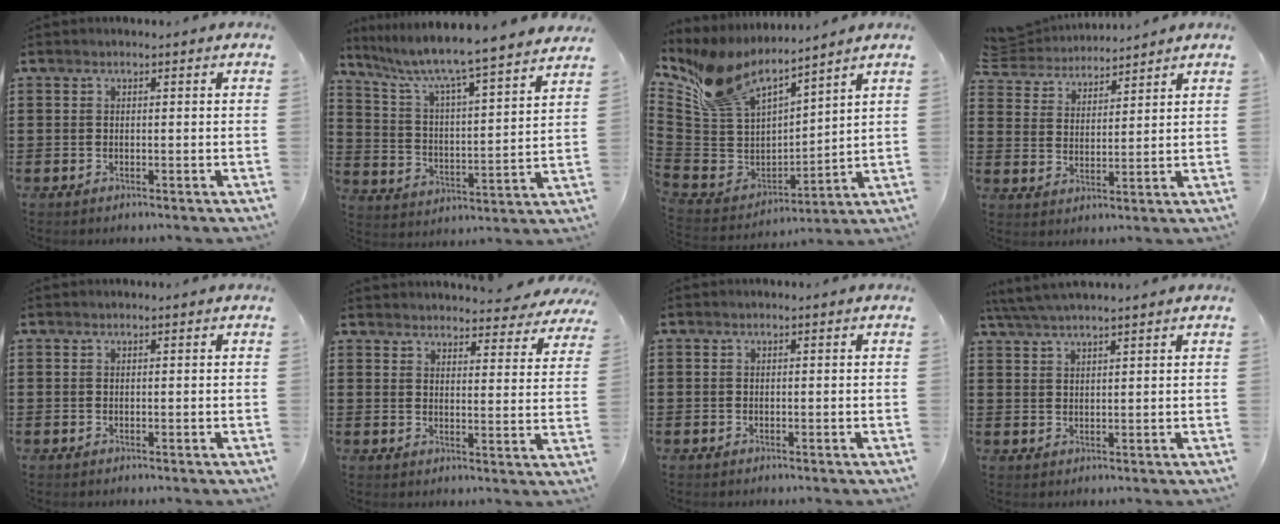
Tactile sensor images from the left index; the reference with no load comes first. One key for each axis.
{"total": 6.6, "fx": 5.9, "fy": -0.5, "fz": 2.9, "tx": -0.084, "ty": -0.057, "tz": 0.090}
{"total": 8.8, "fx": 7.7, "fy": 2.8, "fz": 3.3, "tx": -0.109, "ty": -0.050, "tz": 0.136}
{"total": 4.9, "fx": 4.8, "fy": 1.0, "fz": 0.3, "tx": -0.031, "ty": -0.024, "tz": 0.083}
{"total": 0.0}
{"total": 4.1, "fx": 4.1, "fy": 0.1, "fz": 0.4, "tx": -0.019, "ty": -0.025, "tz": 0.070}
{"total": 0.0}
{"total": 3.7, "fx": 3.4, "fy": -0.2, "fz": 1.6, "tx": -0.040, "ty": -0.005, "tz": 0.063}